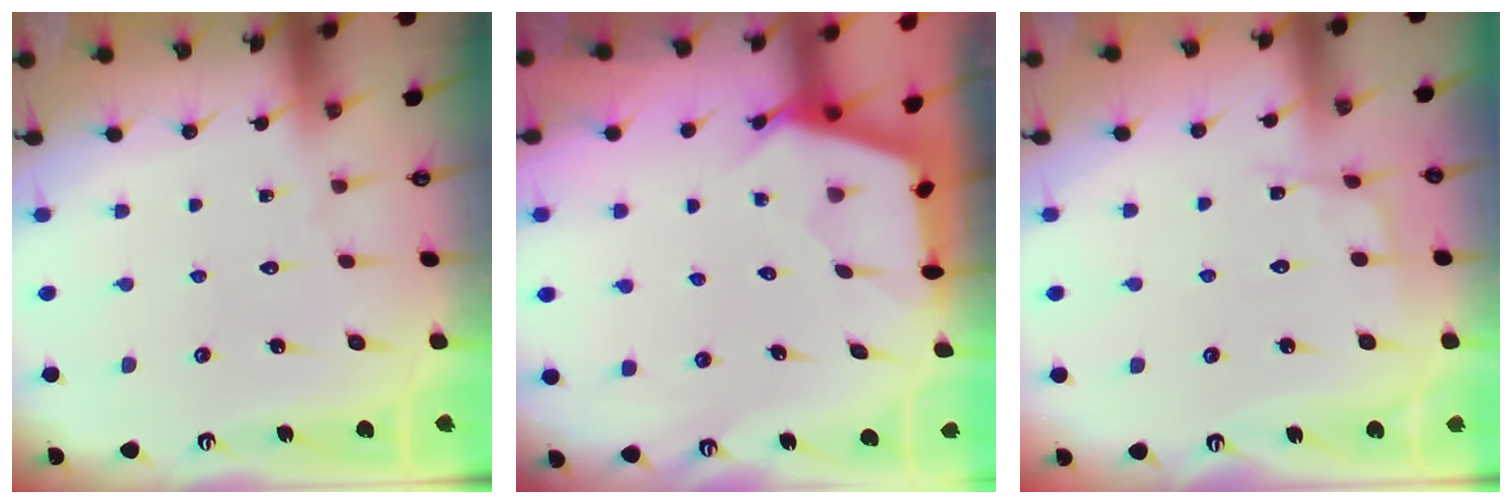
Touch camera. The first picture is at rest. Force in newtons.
{"total": 2.6, "press": 2.6, "slide": 0.3}
{"total": 3.5, "press": 3.5, "slide": 0.4}